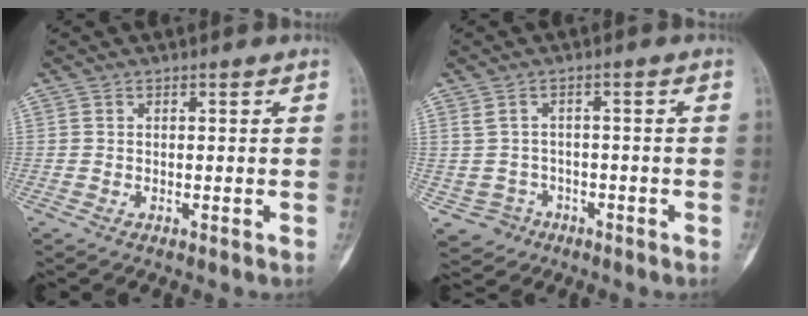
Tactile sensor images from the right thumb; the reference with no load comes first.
{"total": 4.7, "force": [-1.5, 4.3, 0.9], "torque": [-0.003, 0.016, -0.019]}